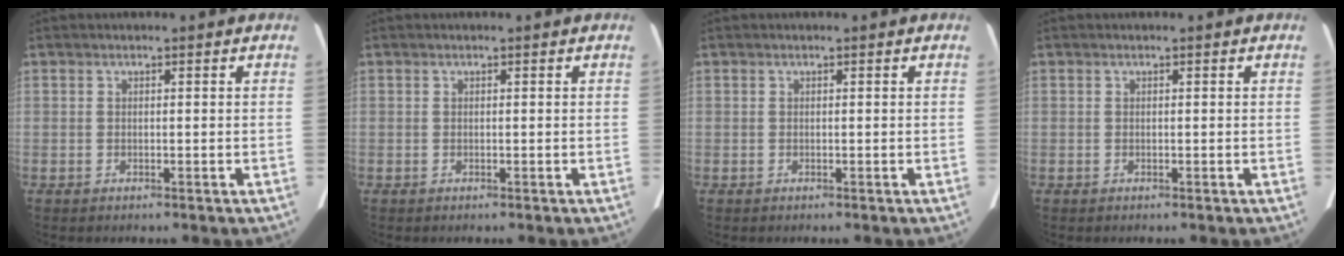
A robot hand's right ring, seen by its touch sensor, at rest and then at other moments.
{"total": 0.0}
{"total": 0.0}
{"total": 0.0}